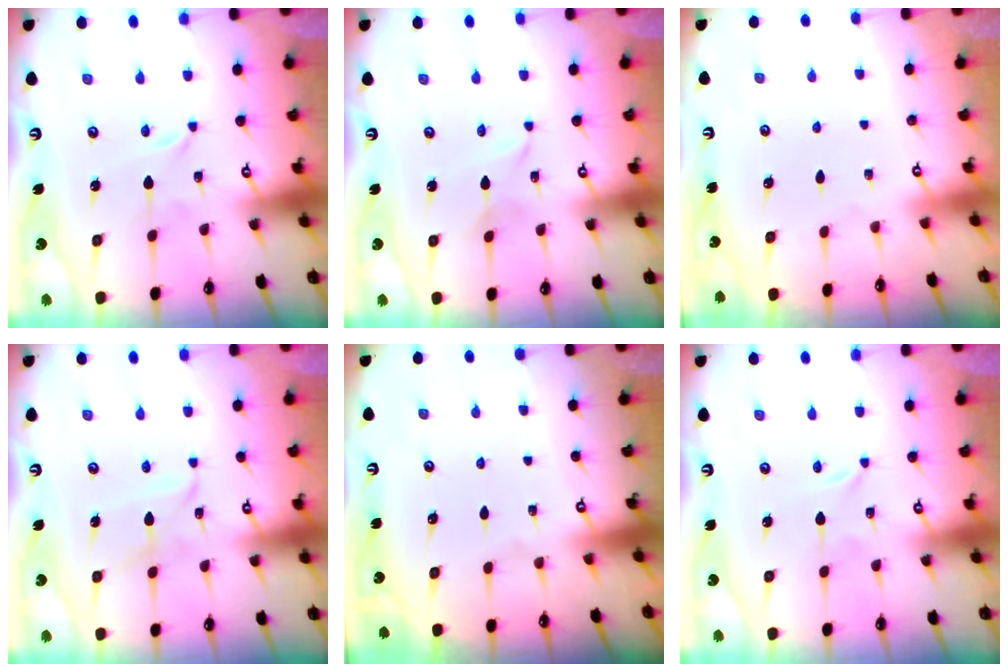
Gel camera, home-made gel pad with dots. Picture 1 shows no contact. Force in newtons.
{"total": 1.3, "press": 1.3, "slide": 0.1}
{"total": 0.0}
{"total": 5.1, "press": 5.0, "slide": 0.5}
{"total": 0.0}
{"total": 0.0}